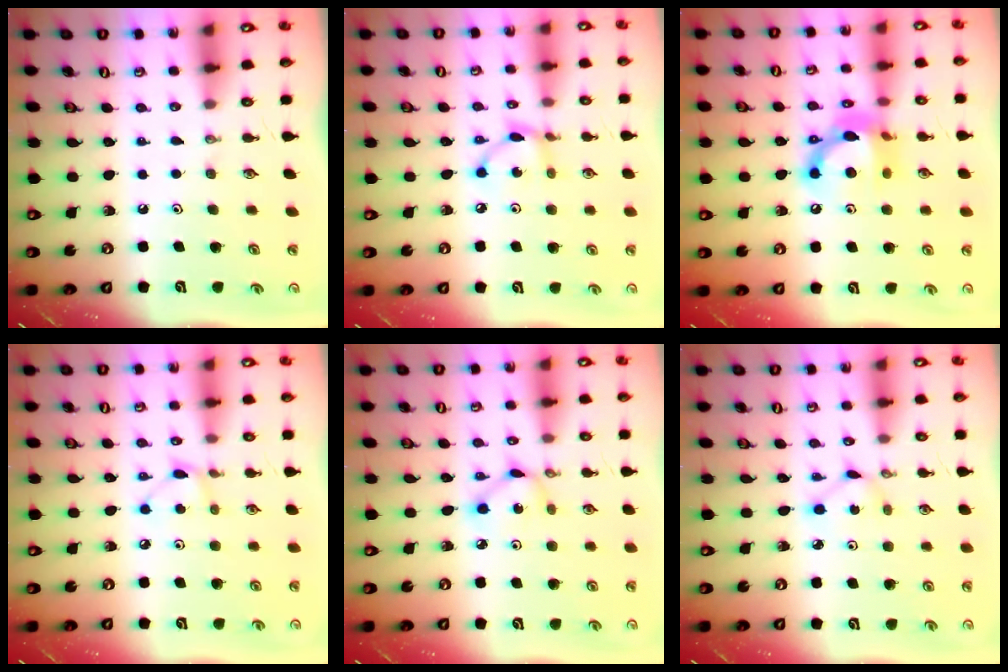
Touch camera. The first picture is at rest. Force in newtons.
{"total": 6.7, "press": 6.7, "slide": 0.2}
{"total": 13.3, "press": 13.2, "slide": 1.1}
{"total": 5.5, "press": 5.5, "slide": 0.6}
{"total": 3.9, "press": 3.9, "slide": 0.2}
{"total": 2.3, "press": 2.3, "slide": 0.3}